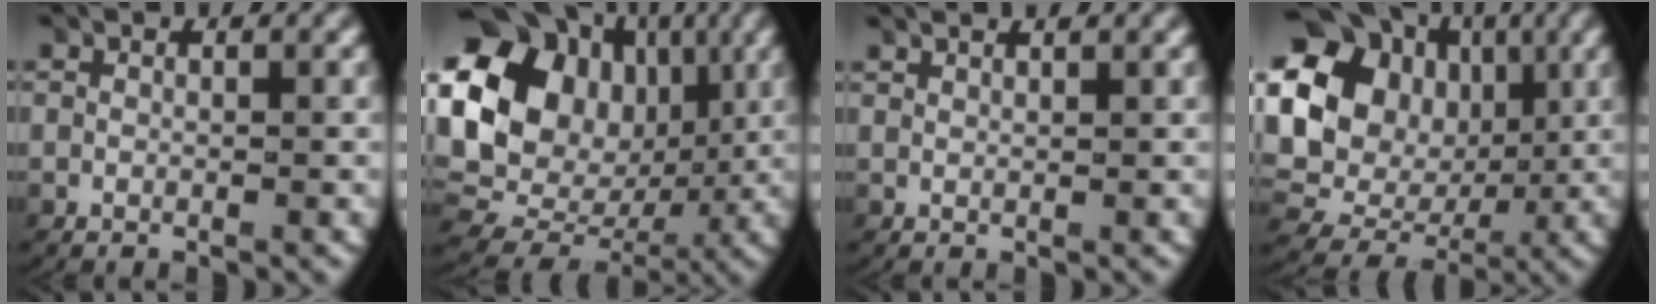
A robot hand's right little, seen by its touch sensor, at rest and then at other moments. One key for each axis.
{"total": 17.3, "fx": 1.4, "fy": 14.1, "fz": 9.8, "tx": -0.207, "ty": -0.033, "tz": 0.031}
{"total": 1.6, "fx": 1.5, "fy": -0.2, "fz": 0.3, "tx": -0.005, "ty": 0.002, "tz": 0.026}
{"total": 14.7, "fx": 2.3, "fy": 12.1, "fz": 8.1, "tx": -0.162, "ty": -0.021, "tz": 0.040}